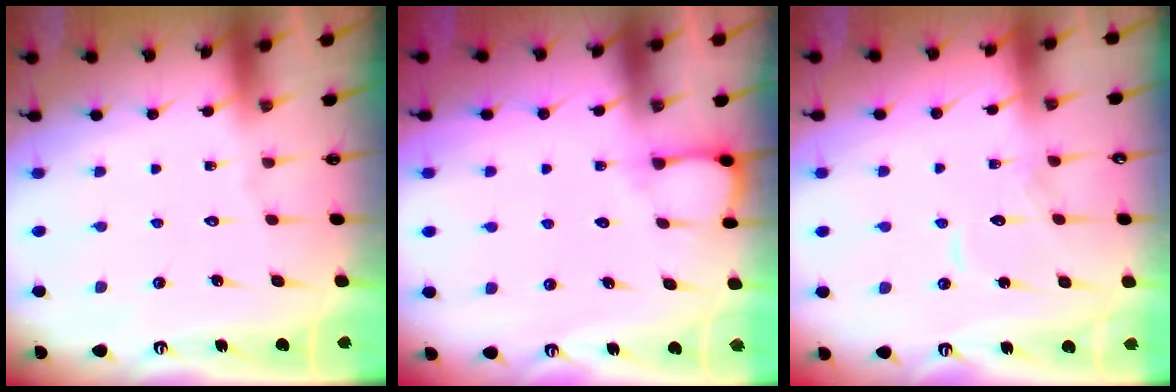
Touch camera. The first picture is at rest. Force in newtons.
{"total": 4.6, "press": 4.5, "slide": 0.5}
{"total": 9.8, "press": 9.8, "slide": 0.5}